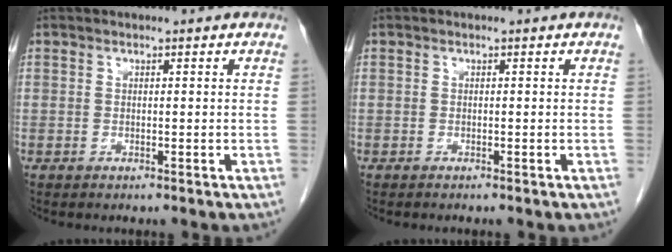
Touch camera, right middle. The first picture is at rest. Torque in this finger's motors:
{"motor_torque": [-0.36, -0.01, -0.04, -0.01]}